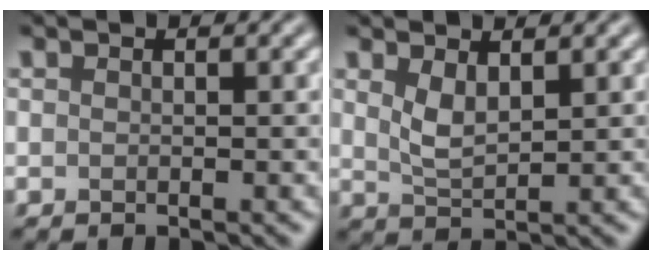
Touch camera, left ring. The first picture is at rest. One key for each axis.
{"total": 2.3, "fx": 1.2, "fy": 0.9, "fz": 1.7, "tx": -0.042, "ty": -0.005, "tz": 0.028}